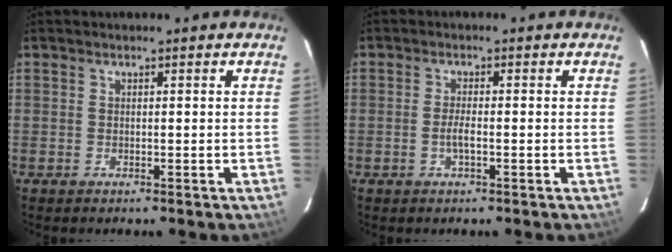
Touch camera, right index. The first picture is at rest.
{"total": 2.3, "force": [-0.8, 0.2, 2.1], "torque": [-0.042, -0.001, -0.015]}